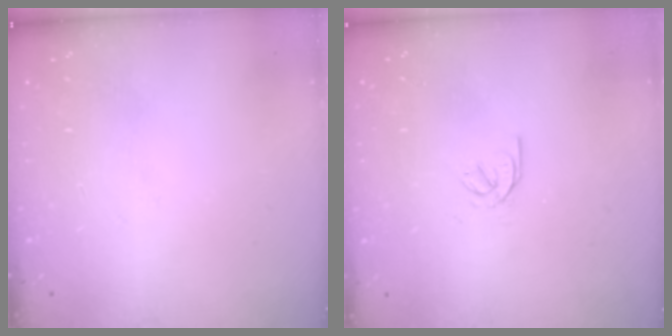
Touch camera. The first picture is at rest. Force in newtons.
{"total": 2.1, "press": 2.0, "slide": 0.5}